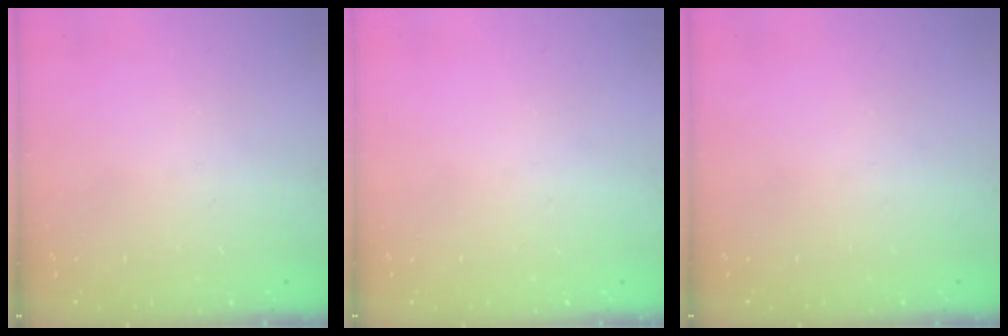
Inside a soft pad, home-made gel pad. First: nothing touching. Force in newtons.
{"total": 0.0}
{"total": 0.0}